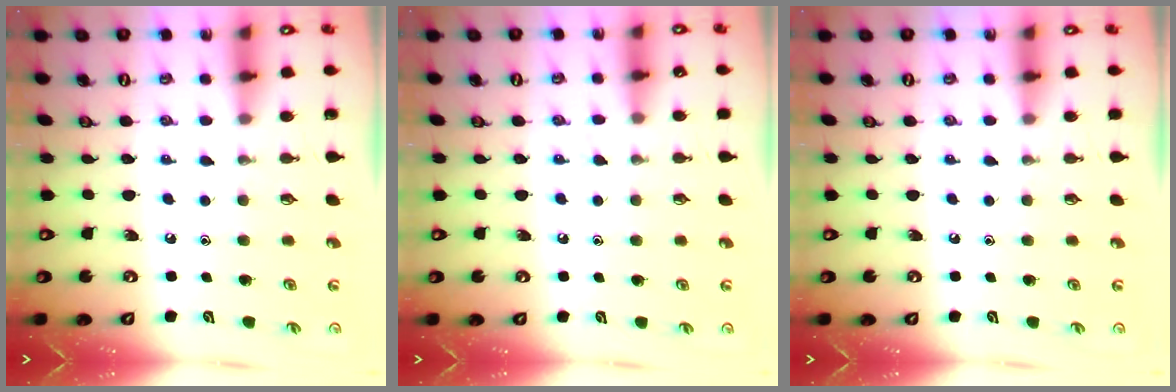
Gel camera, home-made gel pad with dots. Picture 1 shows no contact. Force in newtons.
{"total": 4.5, "press": 4.4, "slide": 0.7}
{"total": 0.0}